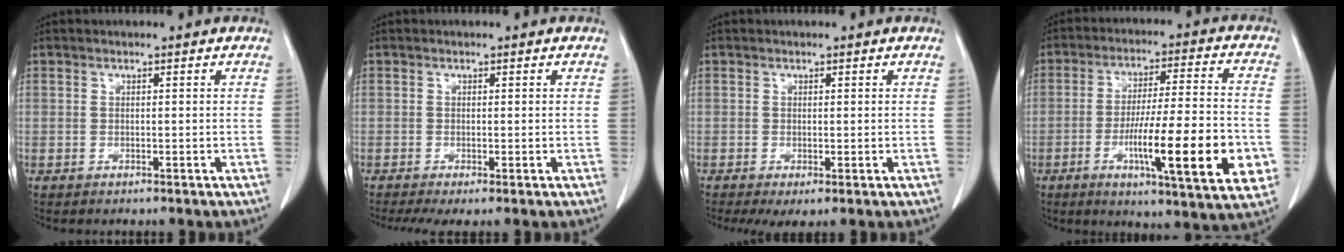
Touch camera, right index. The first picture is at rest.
{"total": 3.0, "force": [-1.9, 0.6, 2.2], "torque": [-0.043, -0.012, -0.033]}
{"total": 2.3, "force": [-1.0, 0.7, 2.0], "torque": [-0.032, -0.009, -0.011]}
{"total": 18.2, "force": [-5.2, 1.6, 17.3], "torque": [-0.241, -0.011, -0.076]}